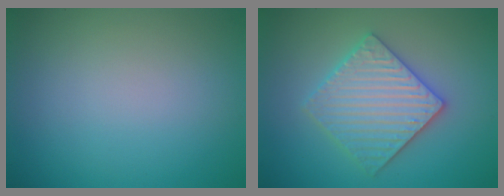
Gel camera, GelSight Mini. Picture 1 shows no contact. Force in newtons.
{"total": 5.7, "press": 5.6, "slide": 1.1}